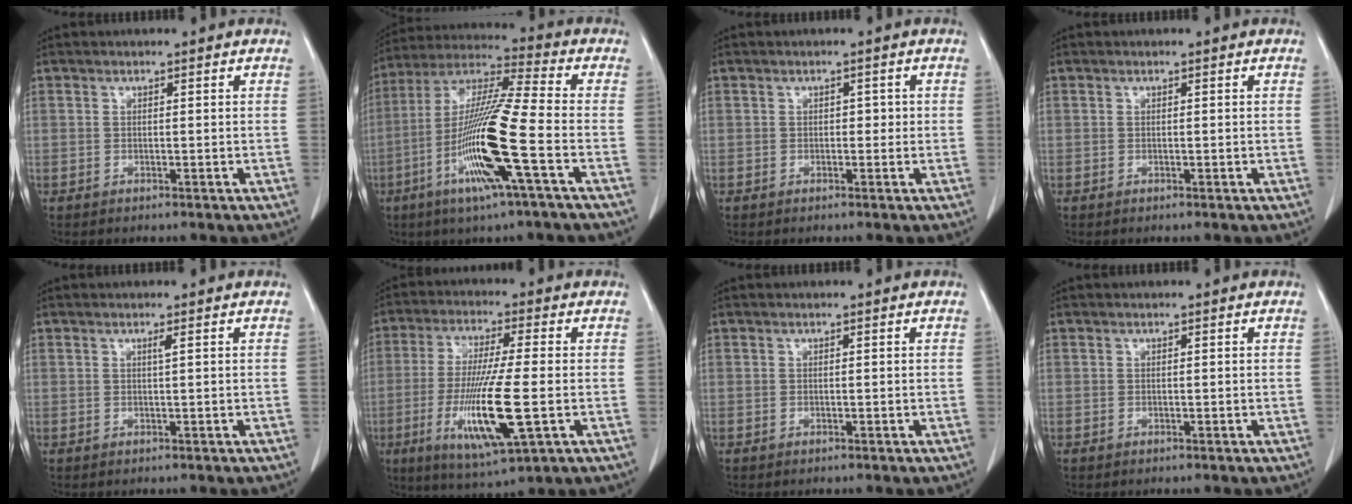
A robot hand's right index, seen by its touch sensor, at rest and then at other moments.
{"total": 16.7, "force": [-5.5, -0.4, 15.7], "torque": [-0.317, -0.016, -0.114]}
{"total": 1.2, "force": [0.0, 0.9, 0.9], "torque": [-0.007, 0.008, -0.001]}
{"total": 0.0}
{"total": 0.7, "force": [0.3, -0.2, 0.6], "torque": [-0.016, -0.002, 0.008]}
{"total": 13.9, "force": [-3.4, 1.1, 13.4], "torque": [-0.267, -0.027, -0.059]}
{"total": 0.0}
{"total": 0.0}